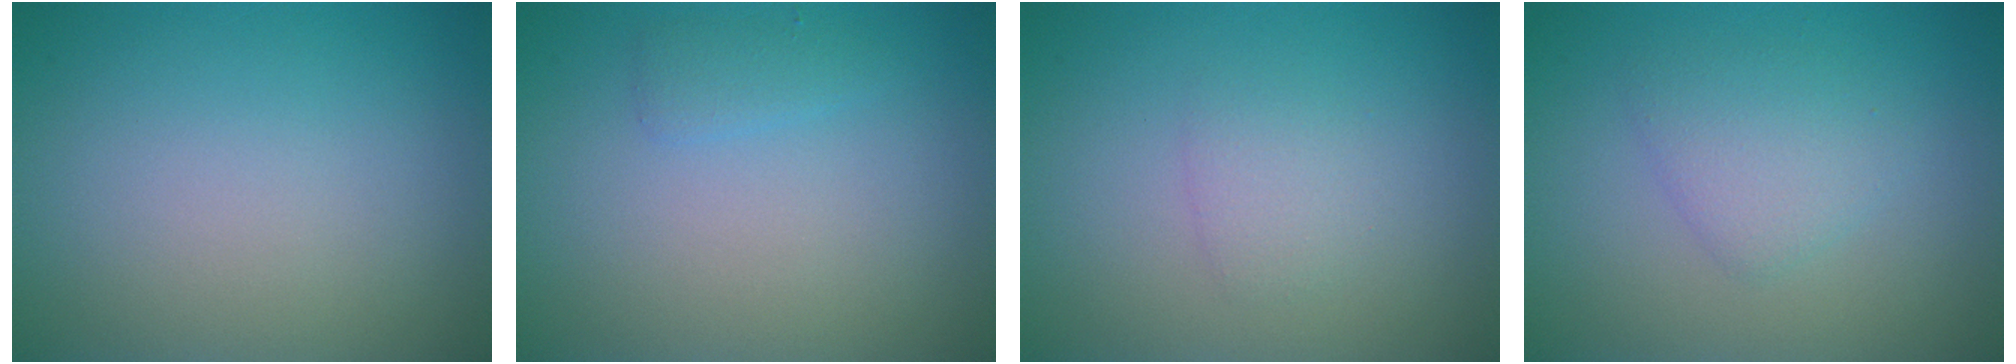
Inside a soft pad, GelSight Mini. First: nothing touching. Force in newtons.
{"total": 1.0, "press": 1.0, "slide": 0.1}
{"total": 1.4, "press": 1.4, "slide": 0.1}
{"total": 2.4, "press": 2.4, "slide": 0.1}